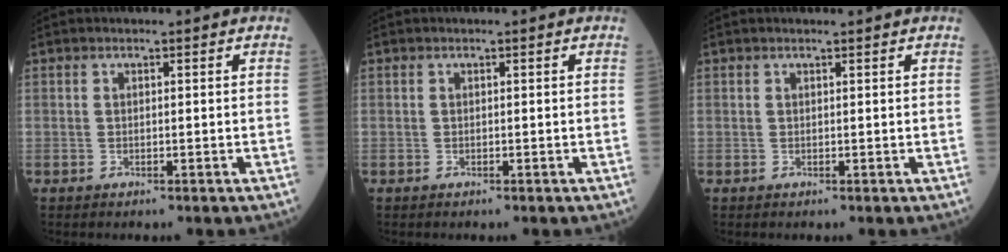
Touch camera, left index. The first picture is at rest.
{"total": 0.0}
{"total": 0.9, "force": [0.8, 0.0, 0.4], "torque": [-0.005, 0.005, 0.015]}